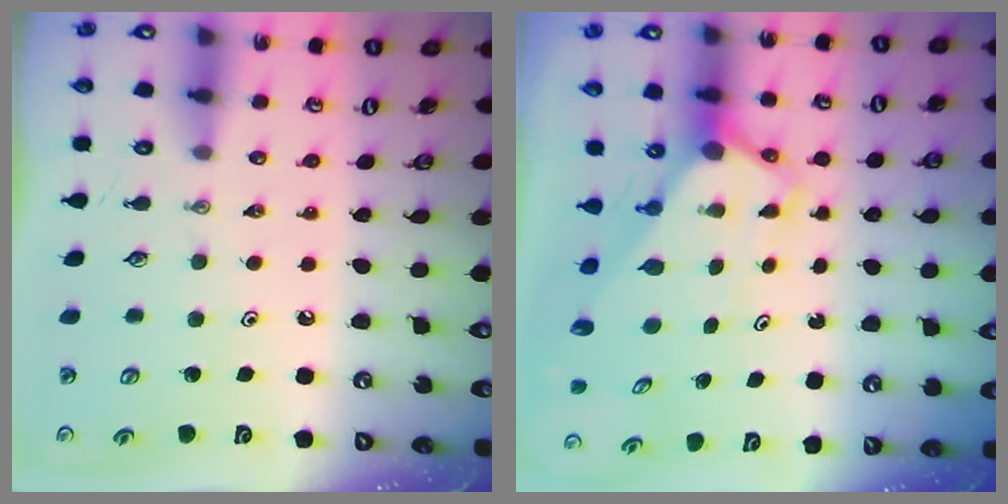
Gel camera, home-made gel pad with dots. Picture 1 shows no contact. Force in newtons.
{"total": 3.8, "press": 3.7, "slide": 0.3}